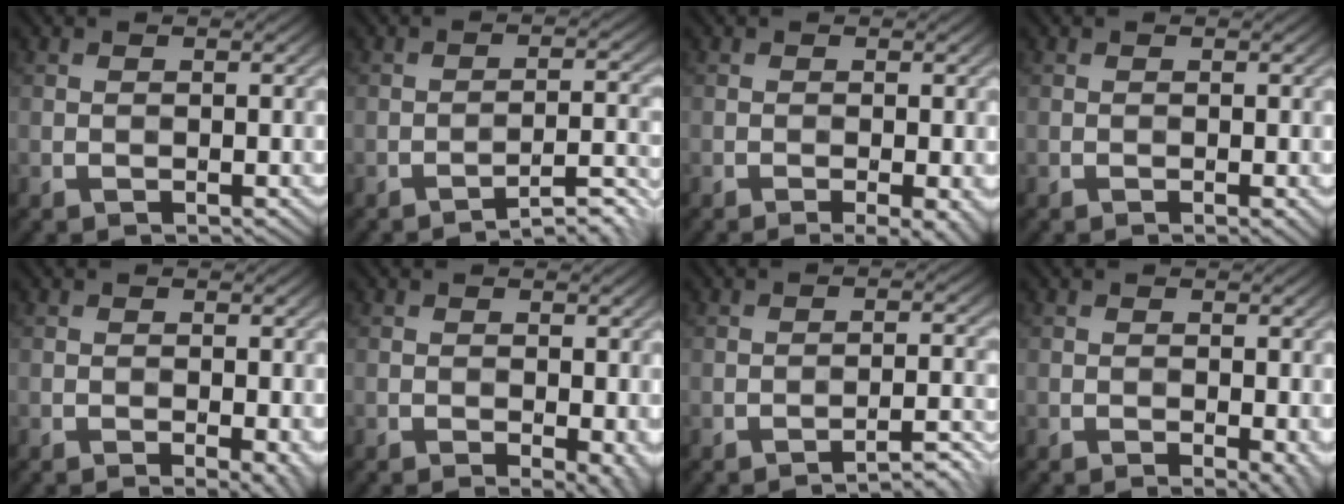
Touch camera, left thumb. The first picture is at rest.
{"total": 5.0, "force": [-4.0, 0.5, 3.0], "torque": [-0.048, 0.019, -0.060]}
{"total": 3.0, "force": [-1.4, 0.5, 2.6], "torque": [-0.036, 0.000, -0.021]}
{"total": 0.7, "force": [-0.2, 0.1, 0.6], "torque": [-0.011, -0.004, -0.005]}
{"total": 2.2, "force": [-0.7, 0.7, 2.0], "torque": [-0.026, -0.007, -0.007]}
{"total": 3.0, "force": [-0.8, 1.4, 2.6], "torque": [-0.030, -0.007, -0.007]}
{"total": 3.9, "force": [-3.2, 0.3, 2.3], "torque": [-0.035, 0.018, -0.050]}
{"total": 2.1, "force": [-0.6, 0.9, 1.9], "torque": [-0.022, -0.007, -0.004]}